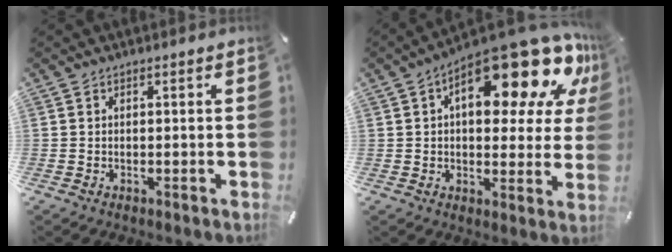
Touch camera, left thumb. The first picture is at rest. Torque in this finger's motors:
{"motor_torque": [2.77, 2.24, 2.07, -0.70, 0.51]}